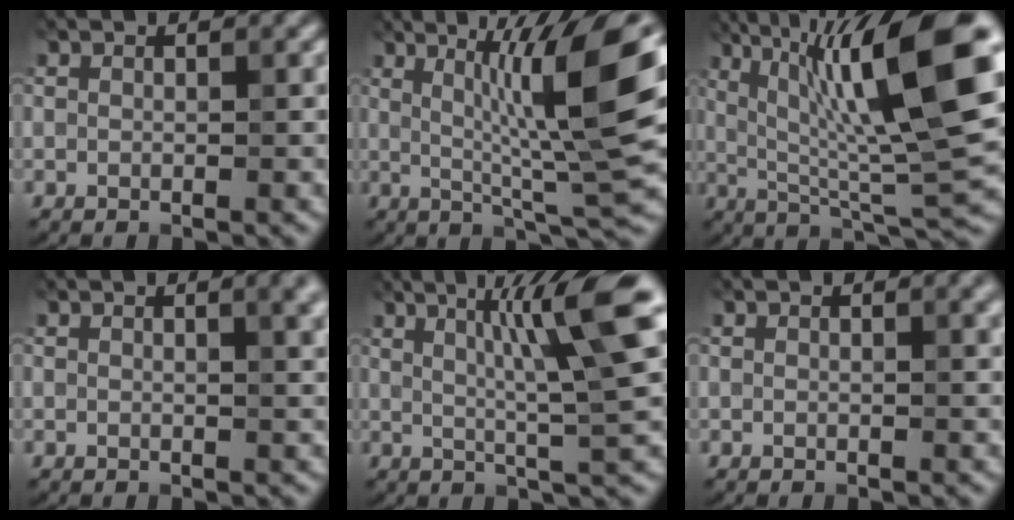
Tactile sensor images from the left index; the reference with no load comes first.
{"total": 11.0, "force": [2.1, 1.6, 10.7], "torque": [-0.146, 0.005, 0.039]}
{"total": 14.4, "force": [3.9, 2.9, 13.5], "torque": [-0.201, 0.018, 0.061]}
{"total": 2.7, "force": [1.1, 0.9, 2.2], "torque": [-0.014, 0.006, 0.011]}
{"total": 9.1, "force": [2.7, 1.1, 8.6], "torque": [-0.121, 0.012, 0.043]}
{"total": 1.3, "force": [0.6, 0.4, 1.1], "torque": [-0.010, 0.003, 0.006]}